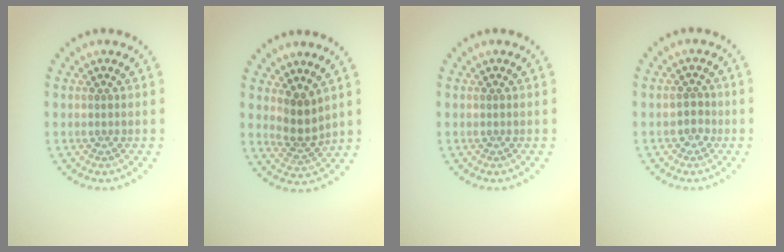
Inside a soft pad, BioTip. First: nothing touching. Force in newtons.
{"total": 2.6, "press": 2.0, "slide": 1.7}
{"total": 0.0}
{"total": 1.5, "press": 1.4, "slide": 0.7}